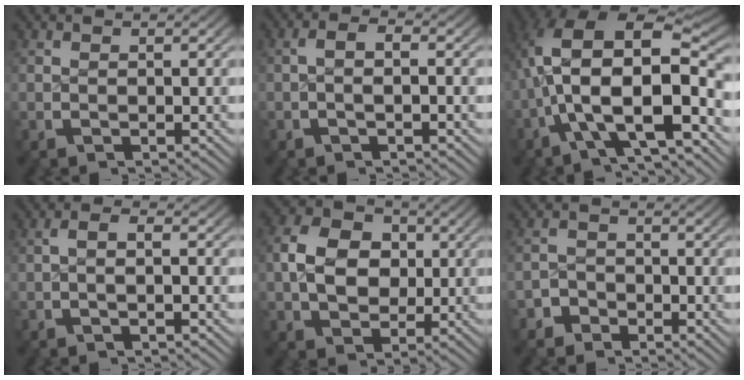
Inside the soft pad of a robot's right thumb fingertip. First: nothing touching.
{"total": 2.1, "force": [-0.2, 0.8, 2.0], "torque": [-0.033, 0.006, -0.010]}
{"total": 14.5, "force": [-0.1, 8.8, 11.5], "torque": [-0.228, -0.033, 0.003]}
{"total": 1.8, "force": [-0.2, 0.6, 1.7], "torque": [-0.029, 0.005, -0.008]}
{"total": 7.7, "force": [0.4, 5.8, 5.1], "torque": [-0.096, -0.020, 0.017]}
{"total": 2.3, "force": [-1.9, 1.3, -0.1], "torque": [0.008, -0.009, -0.035]}